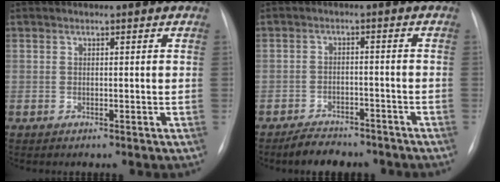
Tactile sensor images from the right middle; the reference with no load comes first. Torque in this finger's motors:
{"motor_torque": [0.55, -0.63, -0.04, -0.01]}